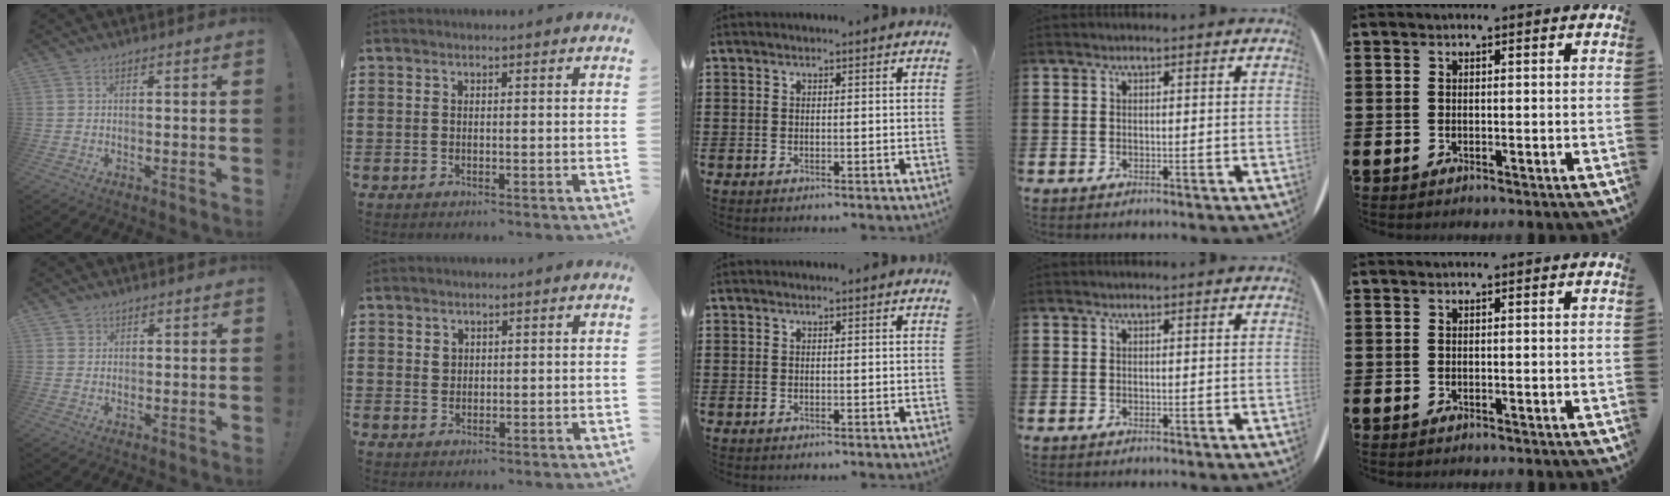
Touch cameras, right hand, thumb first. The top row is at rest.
{"thumb": {"total": 1.9, "force": [1.2, 1.4, 0.1], "torque": [0.000, -0.005, 0.021]}, "index": {"total": 1.3, "force": [0.7, 1.0, 0.4], "torque": [-0.010, 0.002, 0.015]}}